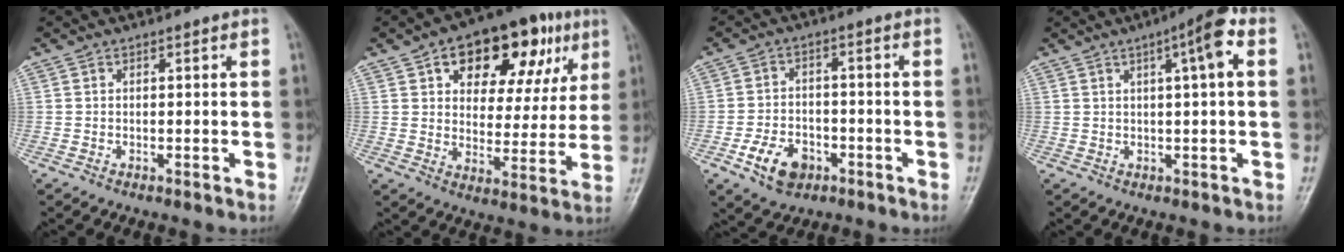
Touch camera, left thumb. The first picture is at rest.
{"total": 20.3, "force": [9.3, 11.4, 14.0], "torque": [-0.142, -0.002, 0.132]}
{"total": 7.7, "force": [-3.6, 5.3, 4.3], "torque": [-0.060, 0.018, -0.061]}
{"total": 6.5, "force": [2.0, 0.9, 6.1], "torque": [-0.096, 0.013, 0.025]}